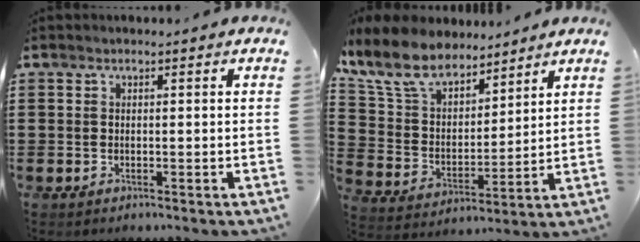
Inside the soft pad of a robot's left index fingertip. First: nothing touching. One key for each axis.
{"total": 9.6, "fx": 8.0, "fy": 4.0, "fz": 3.6, "tx": -0.110, "ty": -0.036, "tz": 0.148}